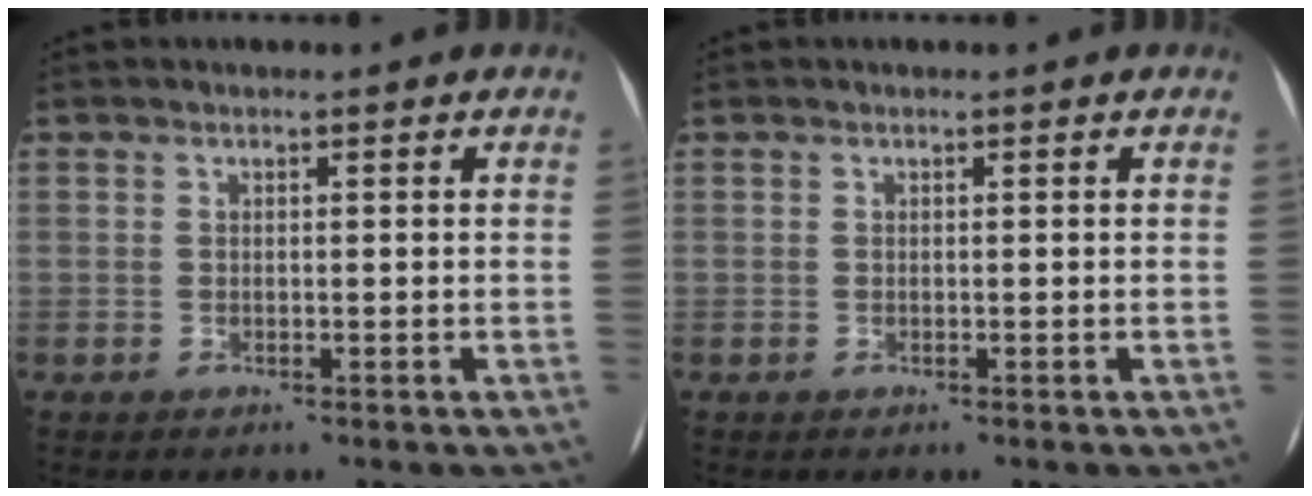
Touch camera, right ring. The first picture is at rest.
{"total": 0.0}